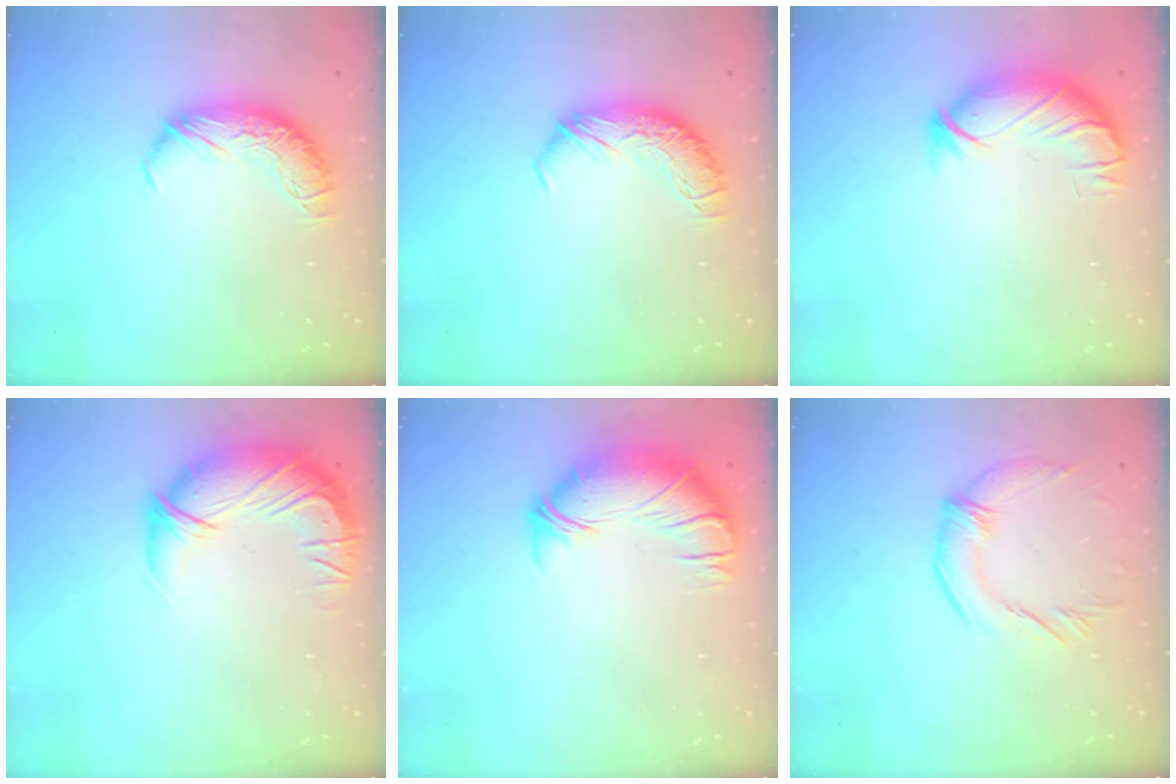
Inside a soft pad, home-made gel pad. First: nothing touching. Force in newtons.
{"total": 0.0}
{"total": 3.4, "press": 2.7, "slide": 2.0}
{"total": 3.0, "press": 0.1, "slide": 3.0}
{"total": 2.7, "press": 1.6, "slide": 2.2}
{"total": 2.3, "press": 1.8, "slide": 1.4}